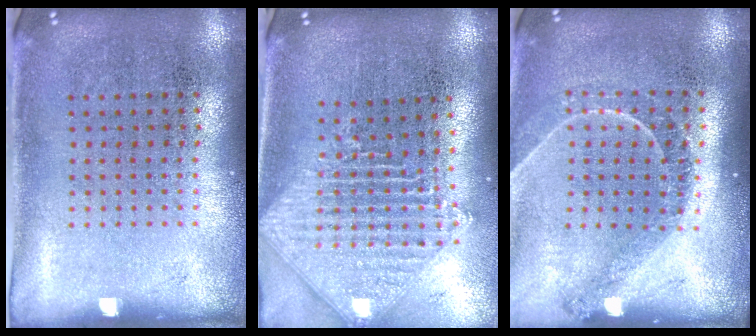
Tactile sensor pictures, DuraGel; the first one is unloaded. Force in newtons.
{"total": 2.2, "press": 1.8, "slide": 1.3}
{"total": 1.3, "press": 1.2, "slide": 0.2}